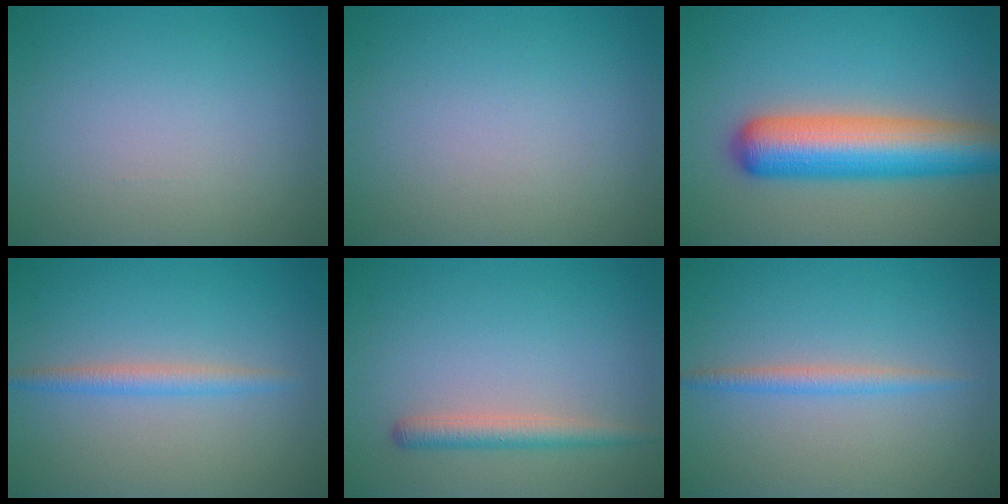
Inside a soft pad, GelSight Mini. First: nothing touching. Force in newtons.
{"total": 0.0}
{"total": 8.7, "press": 8.7, "slide": 0.2}
{"total": 1.9, "press": 1.9, "slide": 0.2}
{"total": 2.3, "press": 2.3, "slide": 0.2}
{"total": 1.7, "press": 1.7, "slide": 0.1}